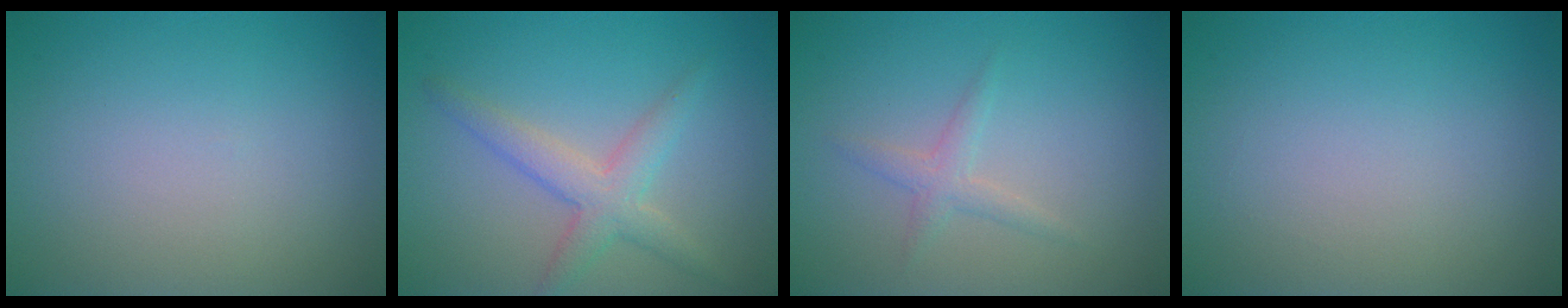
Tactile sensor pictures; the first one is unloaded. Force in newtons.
{"total": 3.3, "press": 3.3, "slide": 0.1}
{"total": 1.6, "press": 1.6, "slide": 0.0}
{"total": 0.0}